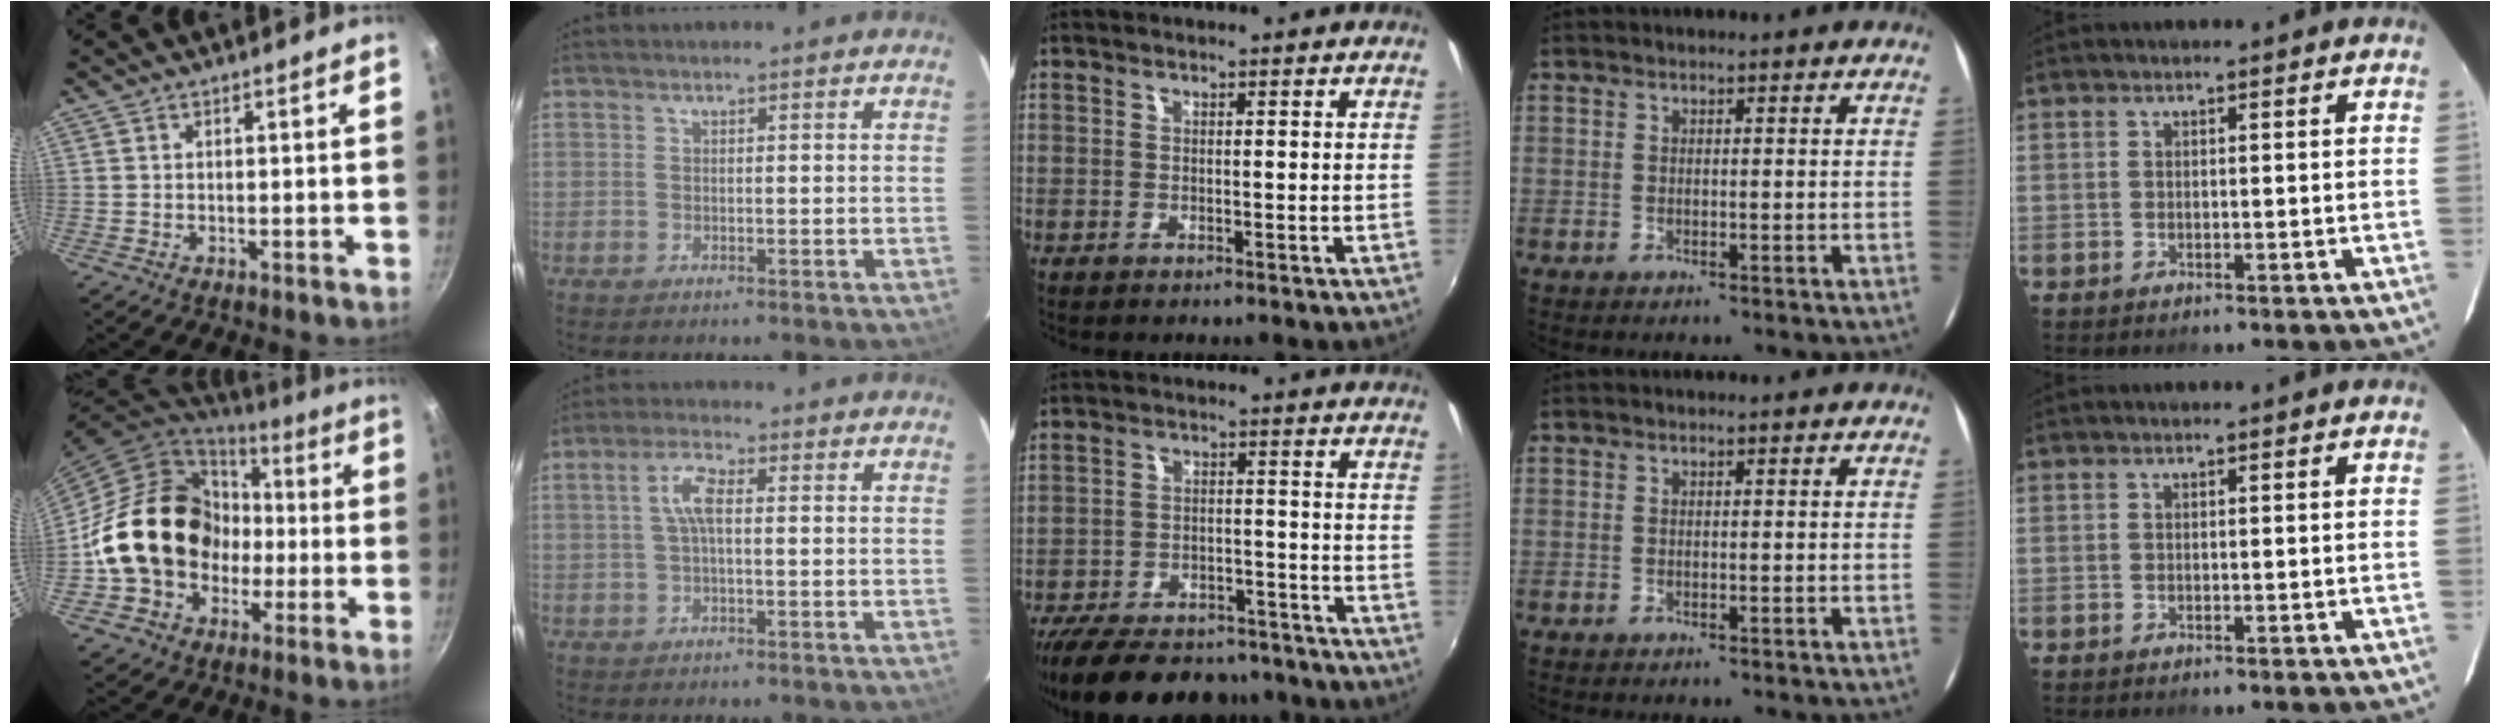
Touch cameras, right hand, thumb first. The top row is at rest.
{"thumb": {"total": 20.7, "force": [-1.3, 17.4, 11.2], "torque": [-0.170, 0.047, -0.013]}, "index": {"total": 4.3, "force": [0.3, 1.4, 4.1], "torque": [-0.082, 0.010, 0.007]}, "middle": {"total": 23.3, "force": [-19.4, 8.9, 9.3], "torque": [-0.203, 0.011, -0.266]}}